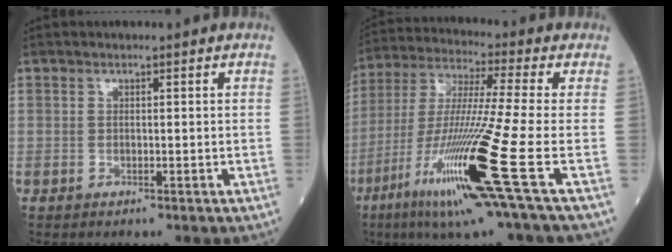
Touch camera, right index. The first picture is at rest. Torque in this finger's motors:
{"motor_torque": [2.01, -0.13, 1.06, 0.21]}